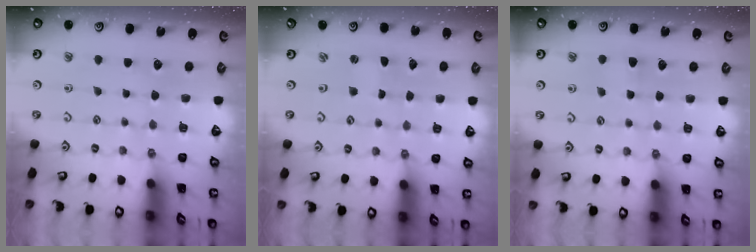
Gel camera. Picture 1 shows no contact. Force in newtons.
{"total": 0.0}
{"total": 4.4, "press": 4.3, "slide": 0.8}